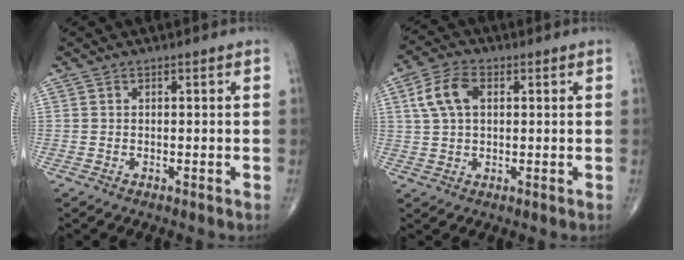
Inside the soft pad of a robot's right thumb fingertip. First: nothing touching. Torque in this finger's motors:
{"motor_torque": [-0.11, 0.36, 0.26, -0.22, 0.14]}